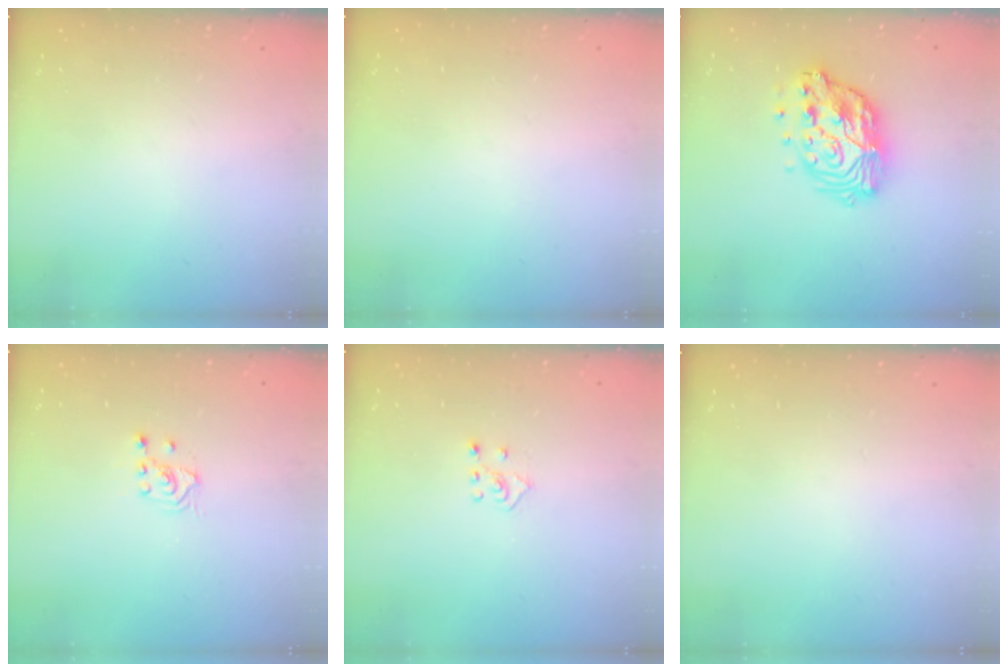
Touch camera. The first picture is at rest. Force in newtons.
{"total": 0.0}
{"total": 15.5, "press": 15.5, "slide": 1.3}
{"total": 2.1, "press": 2.0, "slide": 0.8}
{"total": 2.3, "press": 2.3, "slide": 0.5}
{"total": 0.0}